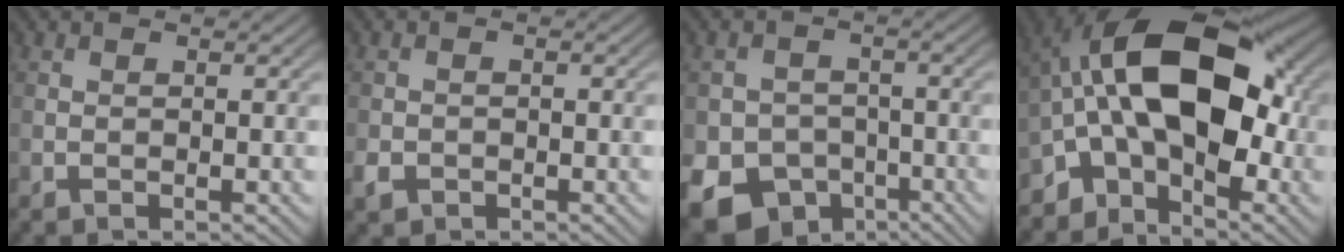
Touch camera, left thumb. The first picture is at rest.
{"total": 1.8, "force": [-1.0, 1.3, 0.7], "torque": [-0.015, -0.004, -0.022]}
{"total": 10.6, "force": [-5.6, 8.3, 3.4], "torque": [-0.066, -0.039, -0.111]}
{"total": 13.9, "force": [-1.9, 8.3, 11.0], "torque": [-0.157, 0.020, -0.052]}